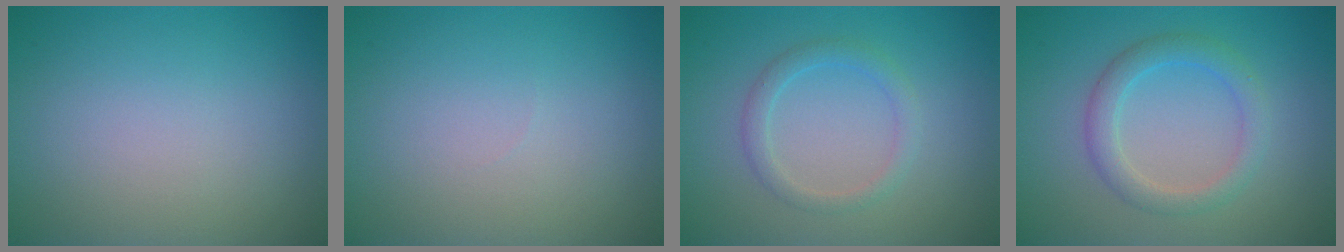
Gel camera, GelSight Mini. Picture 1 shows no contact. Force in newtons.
{"total": 0.0}
{"total": 1.9, "press": 1.9, "slide": 0.2}
{"total": 2.9, "press": 2.9, "slide": 0.3}